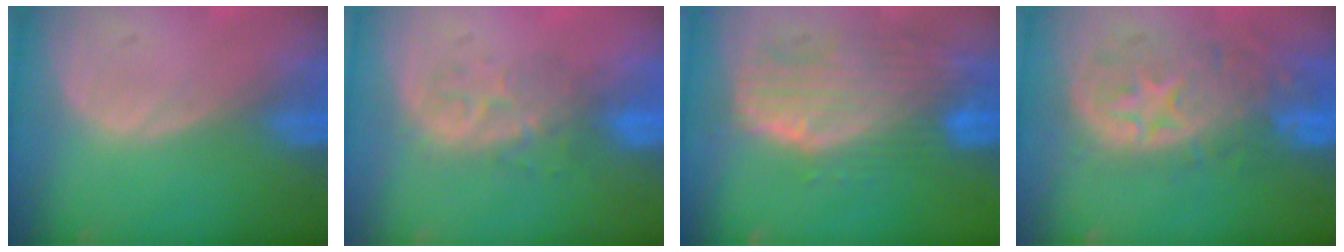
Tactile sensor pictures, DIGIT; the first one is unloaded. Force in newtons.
{"total": 4.9, "press": 4.9, "slide": 0.8}
{"total": 10.5, "press": 9.1, "slide": 5.4}
{"total": 11.0, "press": 9.7, "slide": 5.1}